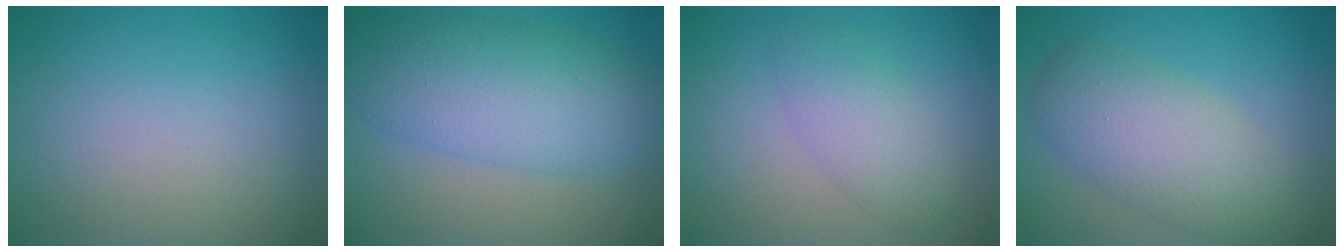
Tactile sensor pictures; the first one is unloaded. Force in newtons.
{"total": 8.3, "press": 8.2, "slide": 0.3}
{"total": 2.9, "press": 2.9, "slide": 0.1}
{"total": 5.9, "press": 5.9, "slide": 0.4}